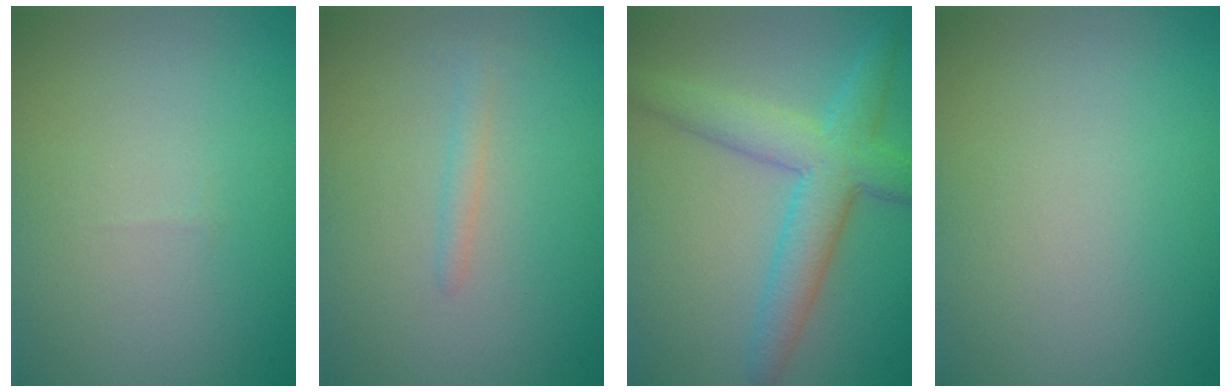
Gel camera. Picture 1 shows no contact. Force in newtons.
{"total": 1.0, "press": 1.0, "slide": 0.0}
{"total": 5.4, "press": 5.4, "slide": 0.1}
{"total": 0.0}